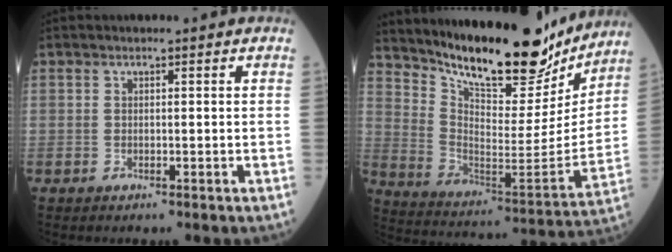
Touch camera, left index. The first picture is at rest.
{"total": 22.1, "force": [19.2, 5.5, 9.5], "torque": [-0.159, -0.033, 0.292]}